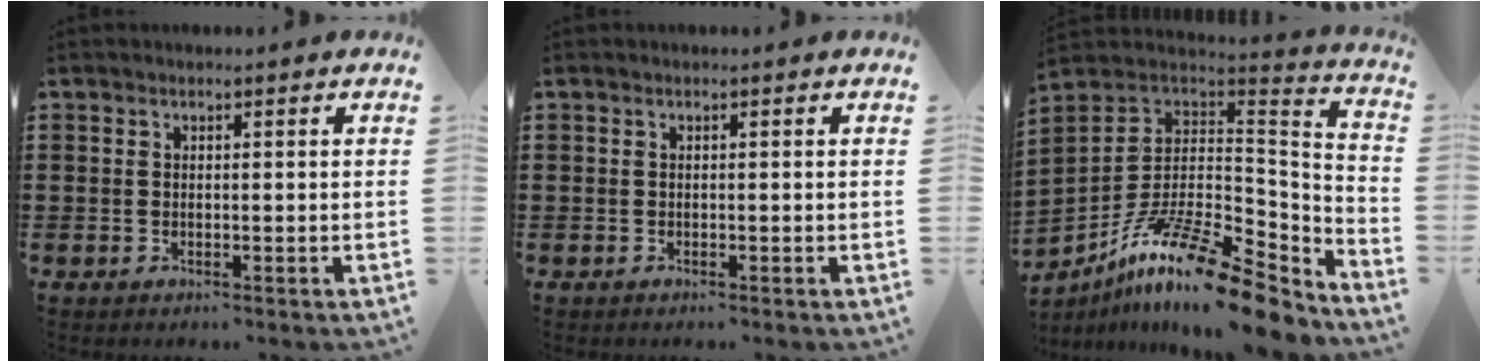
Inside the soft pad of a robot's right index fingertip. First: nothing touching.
{"total": 0.0}
{"total": 17.3, "force": [-11.7, 4.4, 12.0], "torque": [-0.223, 0.034, -0.208]}